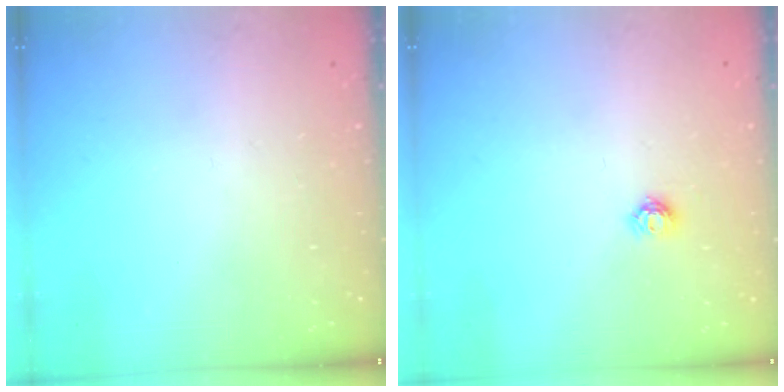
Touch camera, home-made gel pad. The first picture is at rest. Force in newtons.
{"total": 4.6, "press": 4.6, "slide": 0.5}